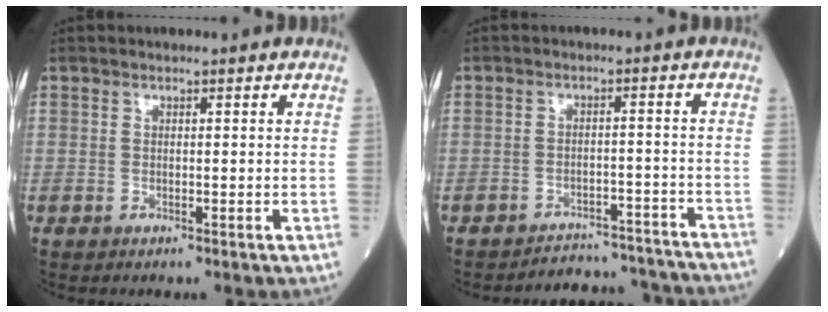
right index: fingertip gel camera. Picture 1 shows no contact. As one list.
[{"total": 10.2, "force": [-10.0, 2.0, -0.8], "torque": [0.027, 0.034, -0.119]}]